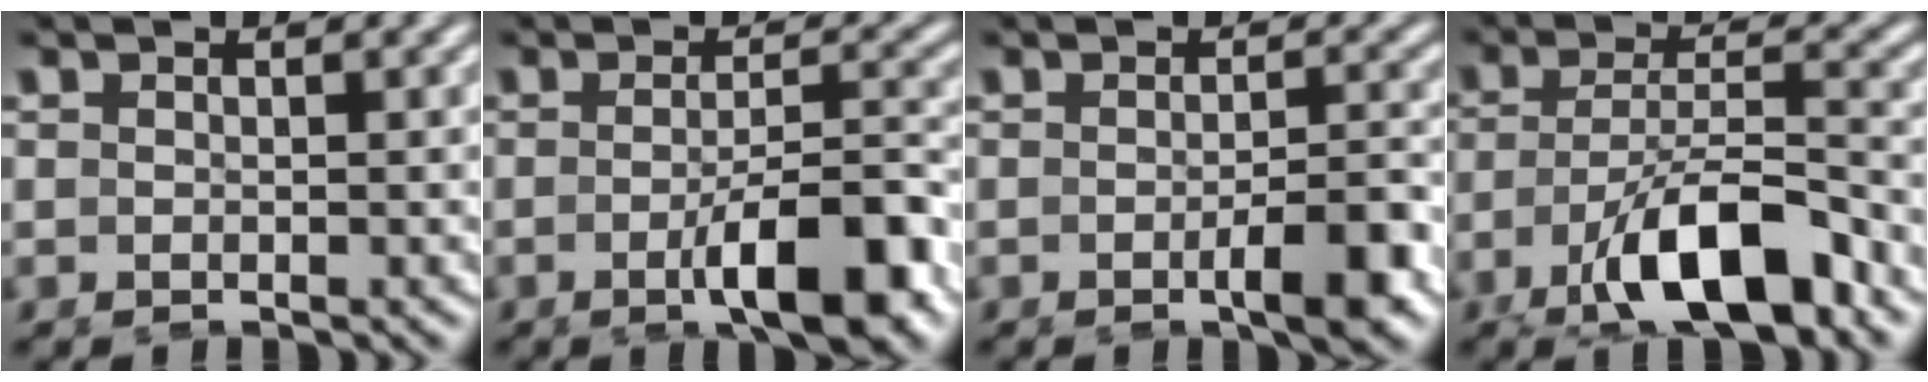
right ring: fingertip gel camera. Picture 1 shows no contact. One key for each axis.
{"total": 5.9, "fx": -2.9, "fy": 1.3, "fz": 4.9, "tx": -0.067, "ty": -0.007, "tz": -0.050}
{"total": 3.4, "fx": -1.7, "fy": 0.7, "fz": 2.9, "tx": -0.042, "ty": 0.002, "tz": -0.036}
{"total": 7.2, "fx": -3.6, "fy": 2.5, "fz": 5.7, "tx": -0.095, "ty": -0.026, "tz": -0.053}